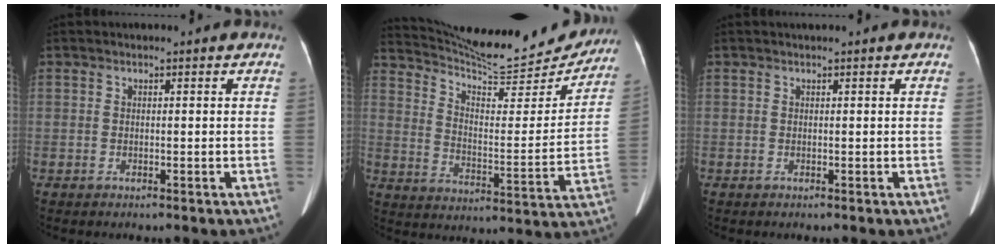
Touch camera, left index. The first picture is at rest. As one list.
[{"total": 21.3, "force": [20.4, 2.9, 5.6], "torque": [-0.092, -0.044, 0.285]}, {"total": 0.8, "force": [0.7, 0.0, 0.4], "torque": [-0.007, 0.013, 0.013]}]